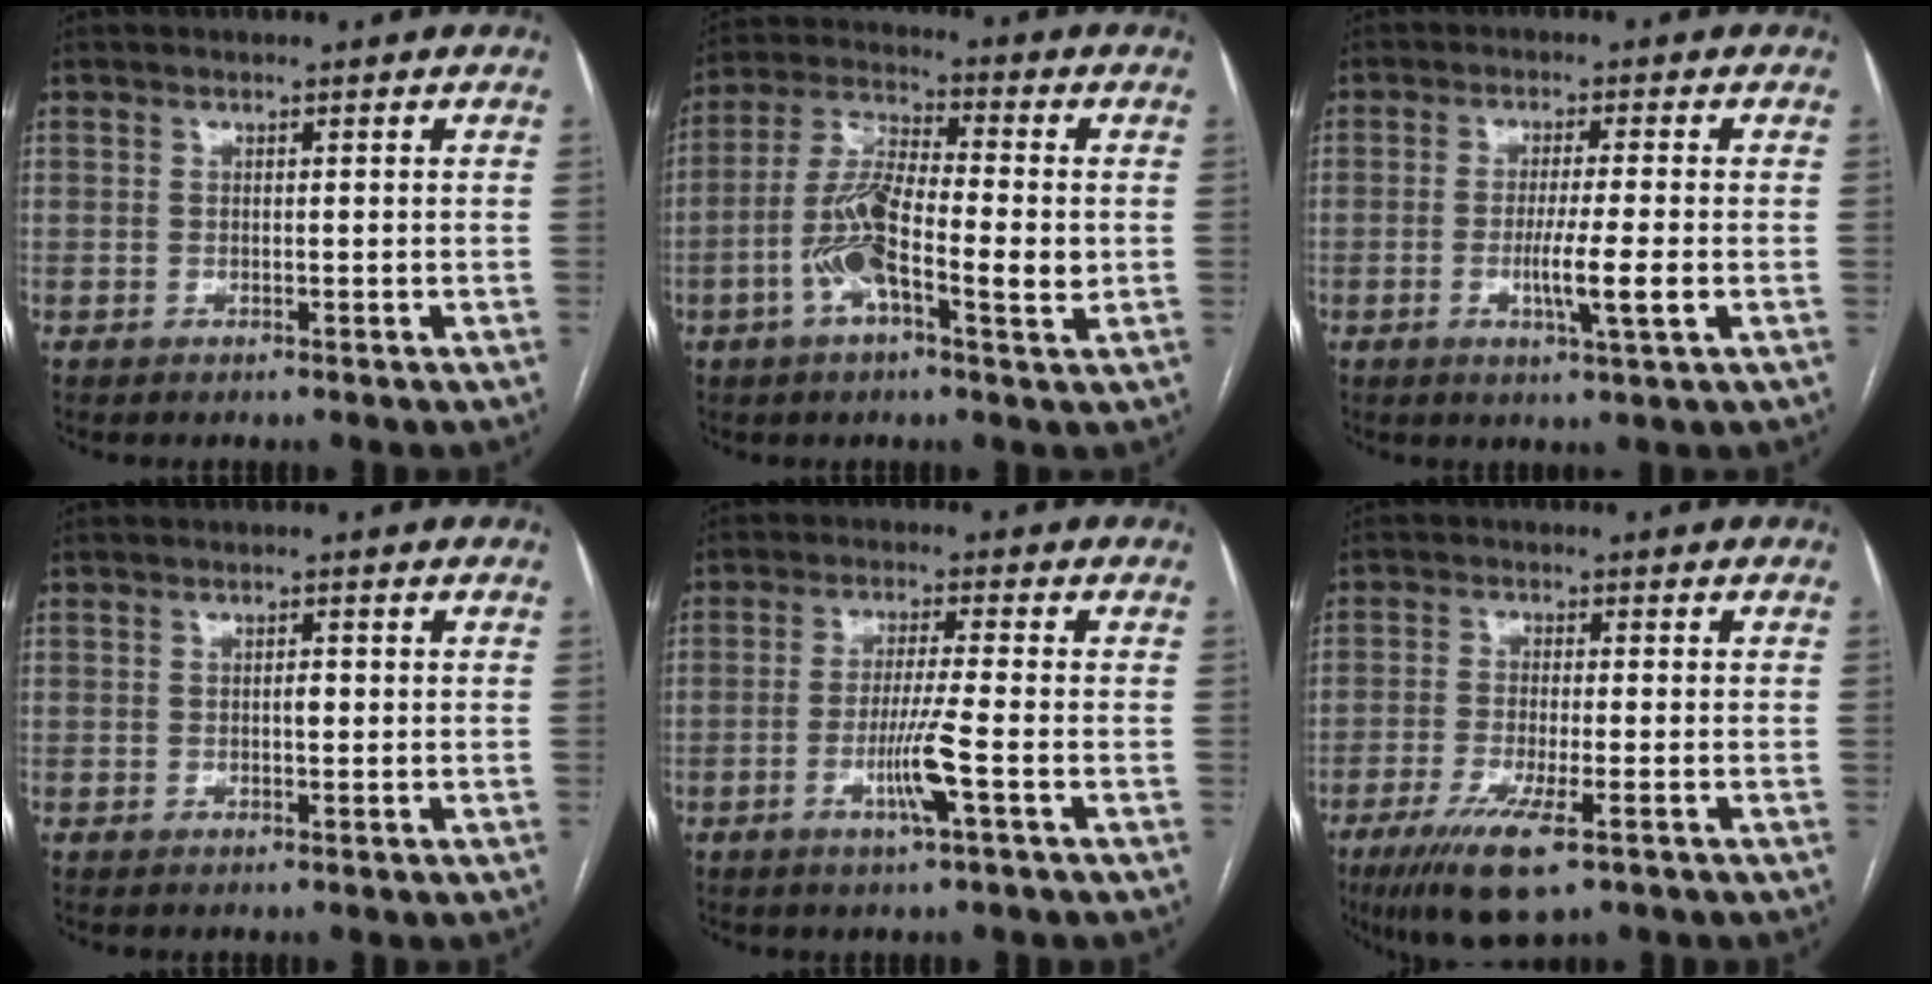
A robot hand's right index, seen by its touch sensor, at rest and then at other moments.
{"total": 11.5, "force": [-2.2, 2.9, 10.9], "torque": [-0.218, 0.009, -0.047]}
{"total": 6.2, "force": [-1.5, -0.3, 6.0], "torque": [-0.107, -0.014, -0.027]}
{"total": 1.0, "force": [0.0, 0.3, 0.9], "torque": [-0.015, 0.001, 0.000]}
{"total": 6.2, "force": [-2.2, -0.7, 5.8], "torque": [-0.109, -0.012, -0.043]}
{"total": 9.1, "force": [-5.3, 1.4, 7.3], "torque": [-0.137, -0.025, -0.087]}